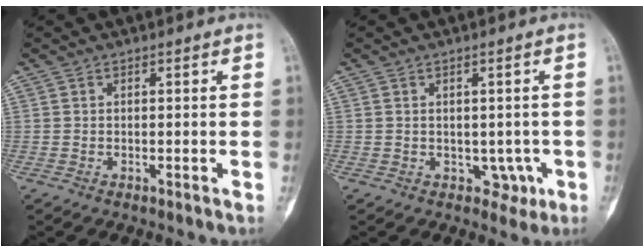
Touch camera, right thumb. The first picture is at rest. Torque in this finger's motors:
{"motor_torque": [0.12, 0.11, 0.14, 0.02, -0.07]}